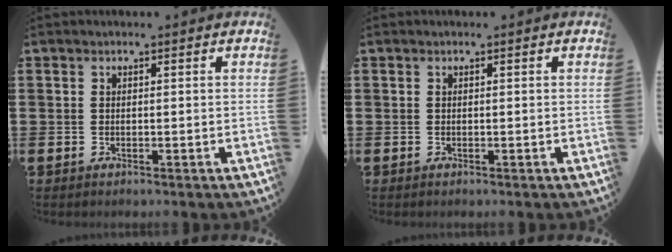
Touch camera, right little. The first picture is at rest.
{"total": 0.0}